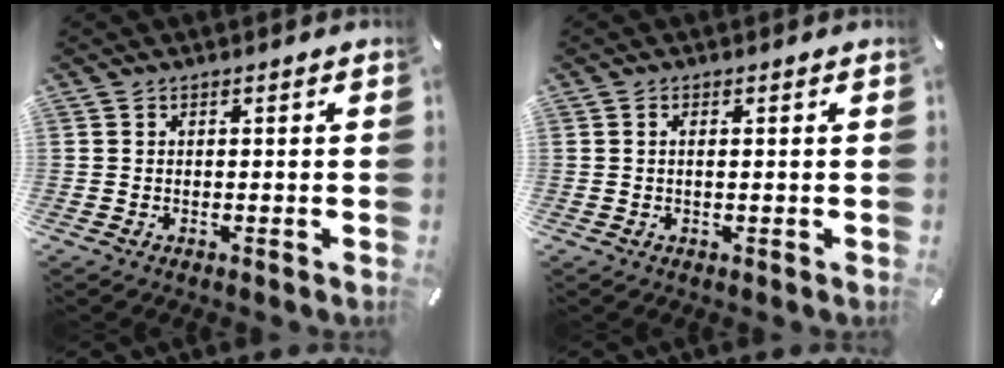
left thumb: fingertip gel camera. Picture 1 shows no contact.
{"total": 1.1, "force": [0.1, 0.2, 1.1], "torque": [-0.021, -0.002, 0.002]}